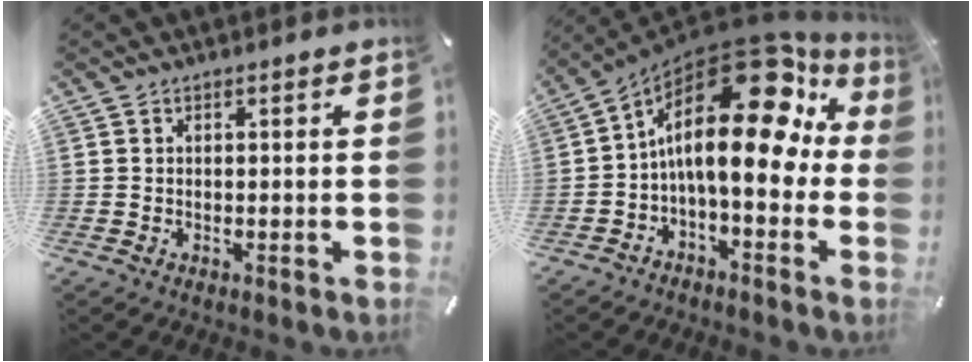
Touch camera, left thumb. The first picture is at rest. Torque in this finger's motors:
{"motor_torque": [0.81, 1.95, 2.77, 0.00, 0.56]}